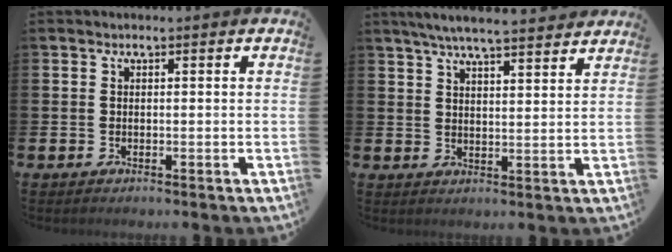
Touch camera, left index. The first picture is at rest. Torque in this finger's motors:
{"motor_torque": [0.94, -1.20, 0.38, 0.16]}